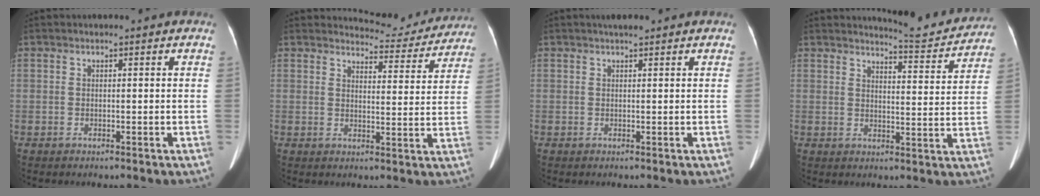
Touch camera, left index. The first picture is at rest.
{"total": 9.0, "force": [8.8, 1.5, -0.1], "torque": [0.008, -0.017, 0.100]}
{"total": 1.7, "force": [1.3, 0.3, 1.0], "torque": [-0.016, 0.008, 0.020]}
{"total": 8.4, "force": [8.4, 0.1, 0.7], "torque": [-0.013, -0.020, 0.102]}